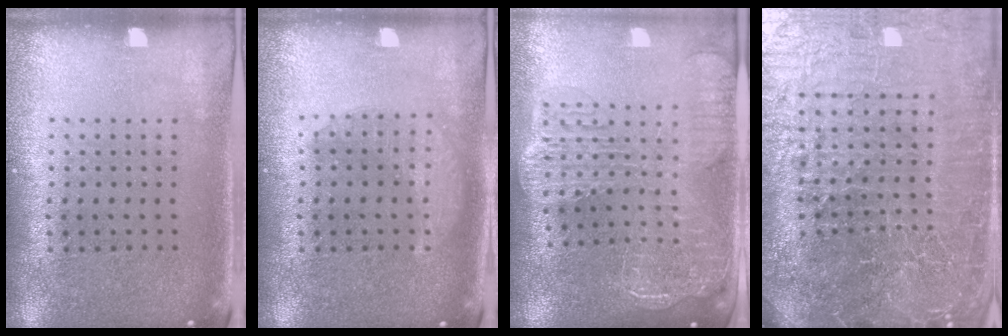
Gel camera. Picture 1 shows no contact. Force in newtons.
{"total": 1.9, "press": 1.9, "slide": 0.3}
{"total": 2.8, "press": 2.3, "slide": 1.5}
{"total": 7.6, "press": 6.6, "slide": 3.8}